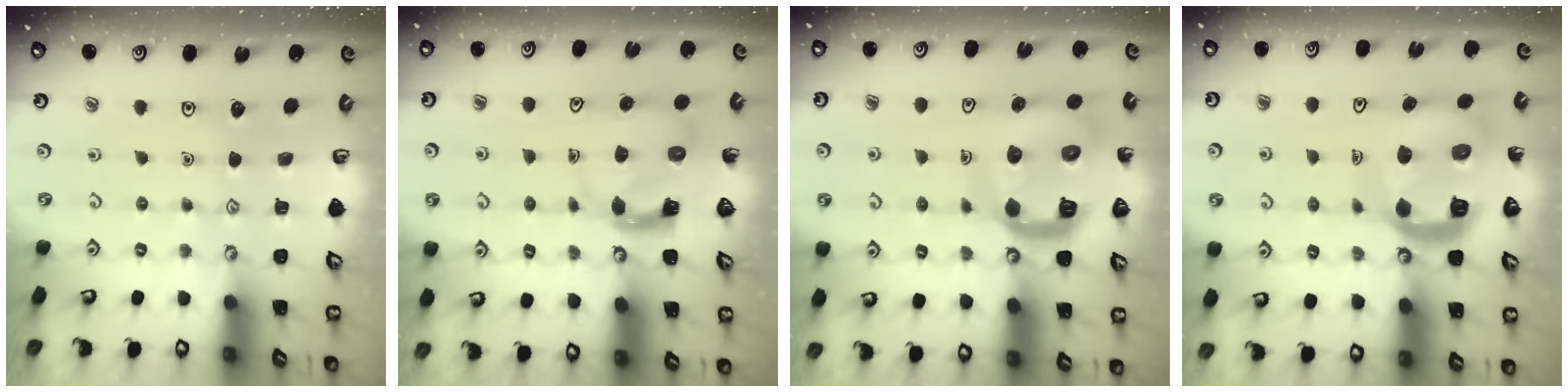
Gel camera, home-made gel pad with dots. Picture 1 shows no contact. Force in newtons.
{"total": 3.8, "press": 3.7, "slide": 0.6}
{"total": 15.5, "press": 15.4, "slide": 1.7}
{"total": 14.6, "press": 14.4, "slide": 1.8}